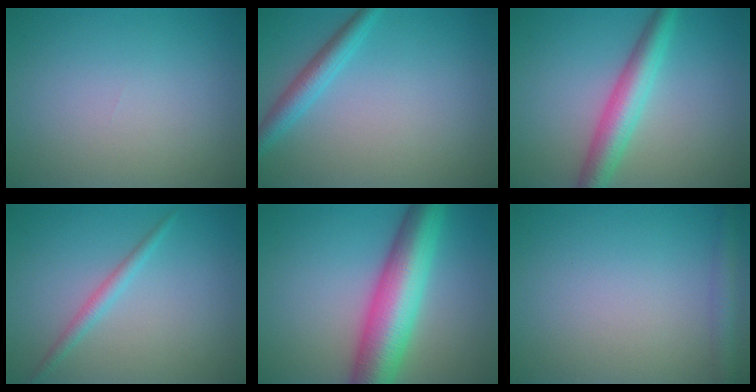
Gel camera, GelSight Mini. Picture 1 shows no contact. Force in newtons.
{"total": 2.6, "press": 2.6, "slide": 0.1}
{"total": 4.6, "press": 4.6, "slide": 0.0}
{"total": 1.6, "press": 1.6, "slide": 0.1}
{"total": 9.4, "press": 9.4, "slide": 0.2}
{"total": 2.1, "press": 2.1, "slide": 0.1}